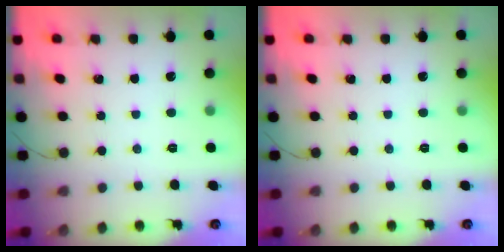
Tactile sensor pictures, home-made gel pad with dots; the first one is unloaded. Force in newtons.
{"total": 0.0}